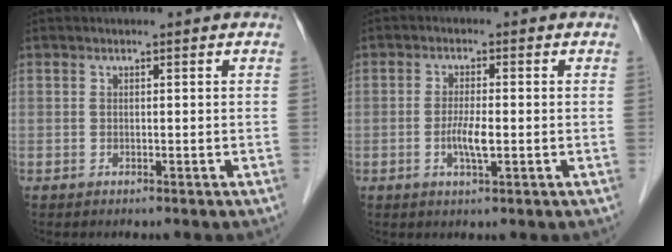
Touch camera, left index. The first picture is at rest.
{"total": 3.6, "force": [-0.8, 0.6, 3.4], "torque": [-0.070, -0.004, -0.015]}